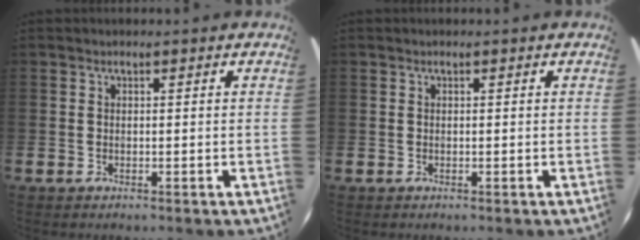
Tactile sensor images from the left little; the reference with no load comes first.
{"total": 0.0}